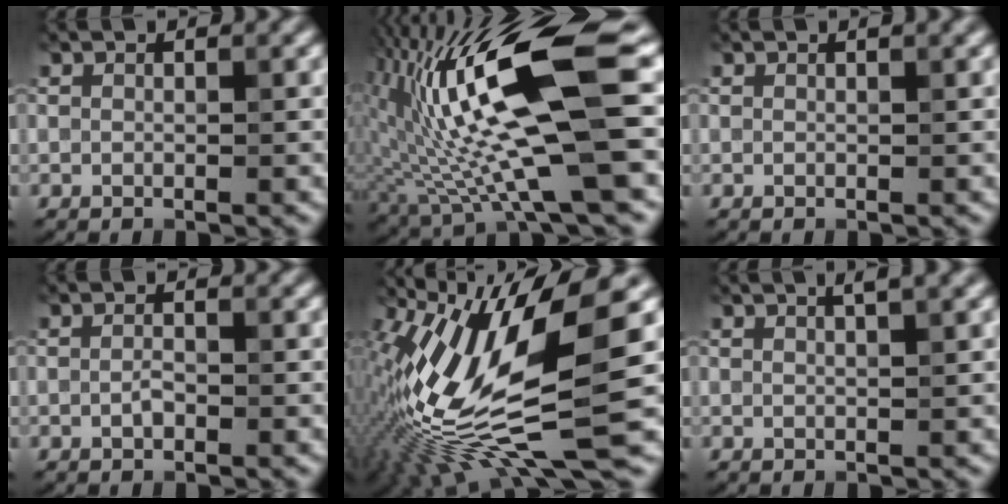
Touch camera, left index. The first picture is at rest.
{"total": 14.9, "force": [1.0, 3.7, 14.4], "torque": [-0.268, 0.003, 0.022]}
{"total": 1.1, "force": [0.6, 0.4, 0.8], "torque": [-0.003, 0.000, 0.000]}
{"total": 0.5, "force": [-0.5, 0.1, 0.2], "torque": [-0.009, 0.000, -0.003]}
{"total": 15.2, "force": [0.1, 5.3, 14.2], "torque": [-0.291, 0.003, 0.012]}
{"total": 2.3, "force": [1.4, 0.6, 1.7], "torque": [-0.004, 0.009, 0.002]}